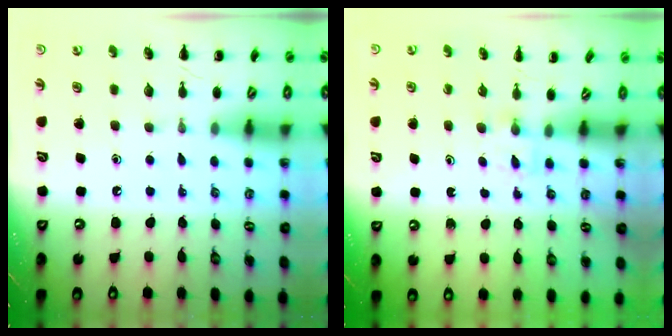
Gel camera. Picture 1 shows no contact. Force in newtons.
{"total": 2.3, "press": 2.1, "slide": 1.0}